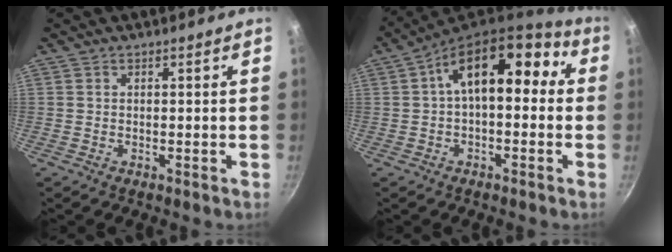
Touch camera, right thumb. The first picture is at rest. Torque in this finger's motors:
{"motor_torque": [0.05, 3.46, 1.53, 0.24, 0.46]}